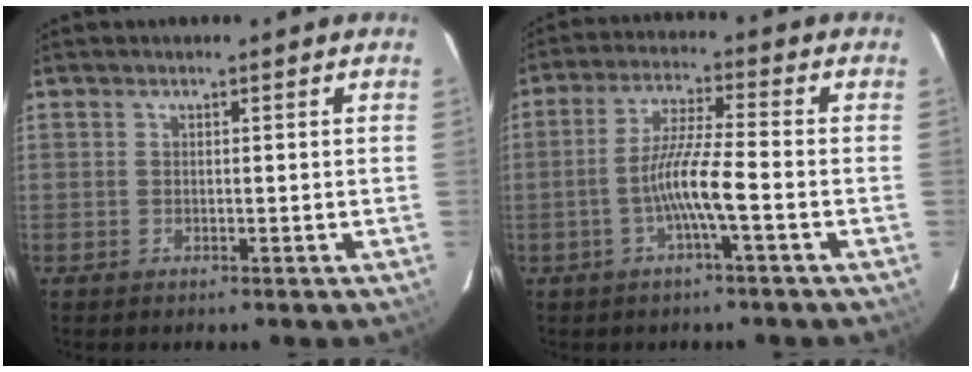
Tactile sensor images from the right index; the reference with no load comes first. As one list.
[{"total": 7.4, "force": [-2.7, -0.4, 6.8], "torque": [-0.141, 0.003, -0.052]}]